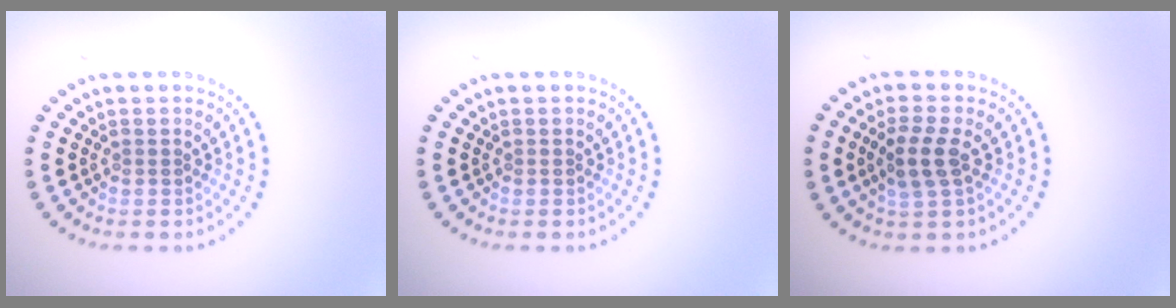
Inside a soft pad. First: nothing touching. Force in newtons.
{"total": 0.0}
{"total": 3.0, "press": 2.8, "slide": 1.0}